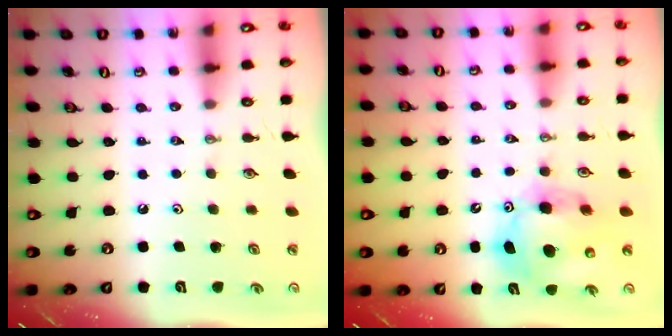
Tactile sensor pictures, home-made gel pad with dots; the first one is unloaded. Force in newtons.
{"total": 13.2, "press": 13.1, "slide": 2.1}